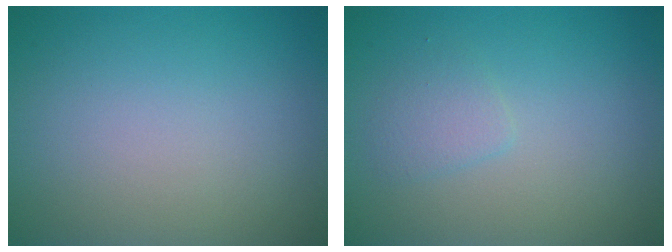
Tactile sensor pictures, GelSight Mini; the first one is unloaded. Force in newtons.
{"total": 1.4, "press": 1.4, "slide": 0.1}